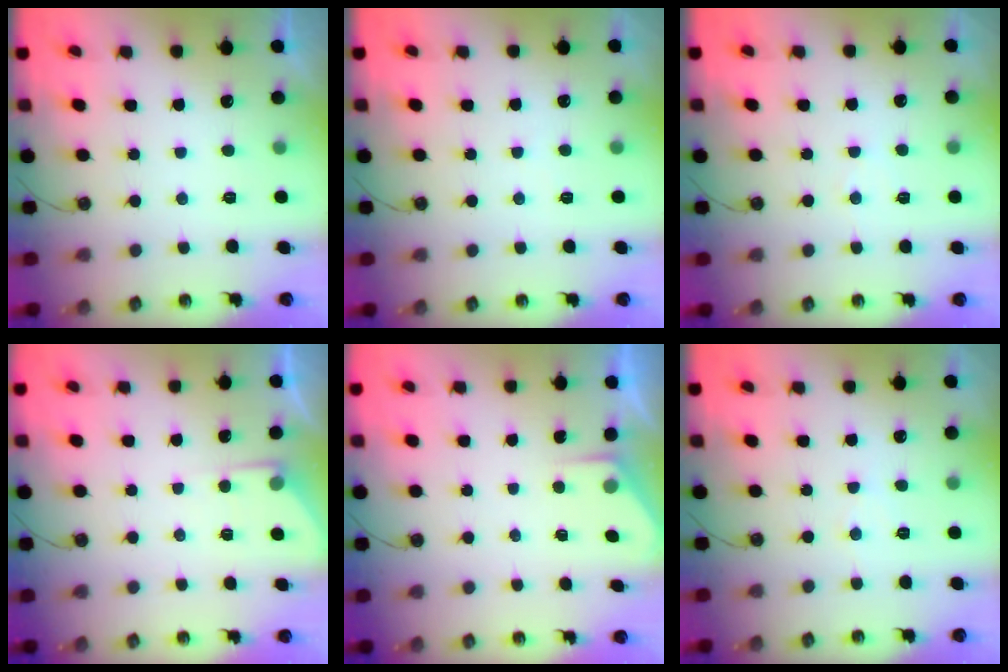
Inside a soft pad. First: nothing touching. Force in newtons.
{"total": 2.7, "press": 2.7, "slide": 0.4}
{"total": 4.5, "press": 4.5, "slide": 0.5}
{"total": 3.9, "press": 3.8, "slide": 0.6}
{"total": 2.2, "press": 2.2, "slide": 0.3}
{"total": 5.3, "press": 5.2, "slide": 0.8}